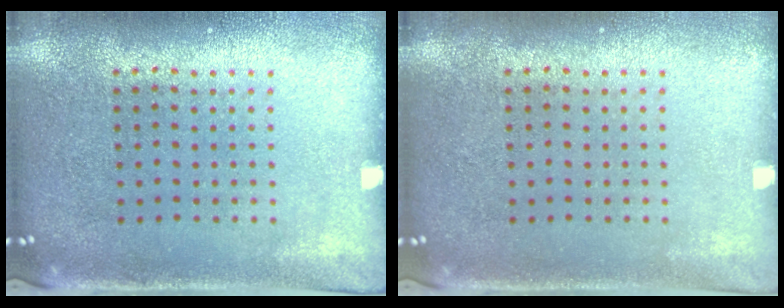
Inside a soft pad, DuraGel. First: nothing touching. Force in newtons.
{"total": 0.0}